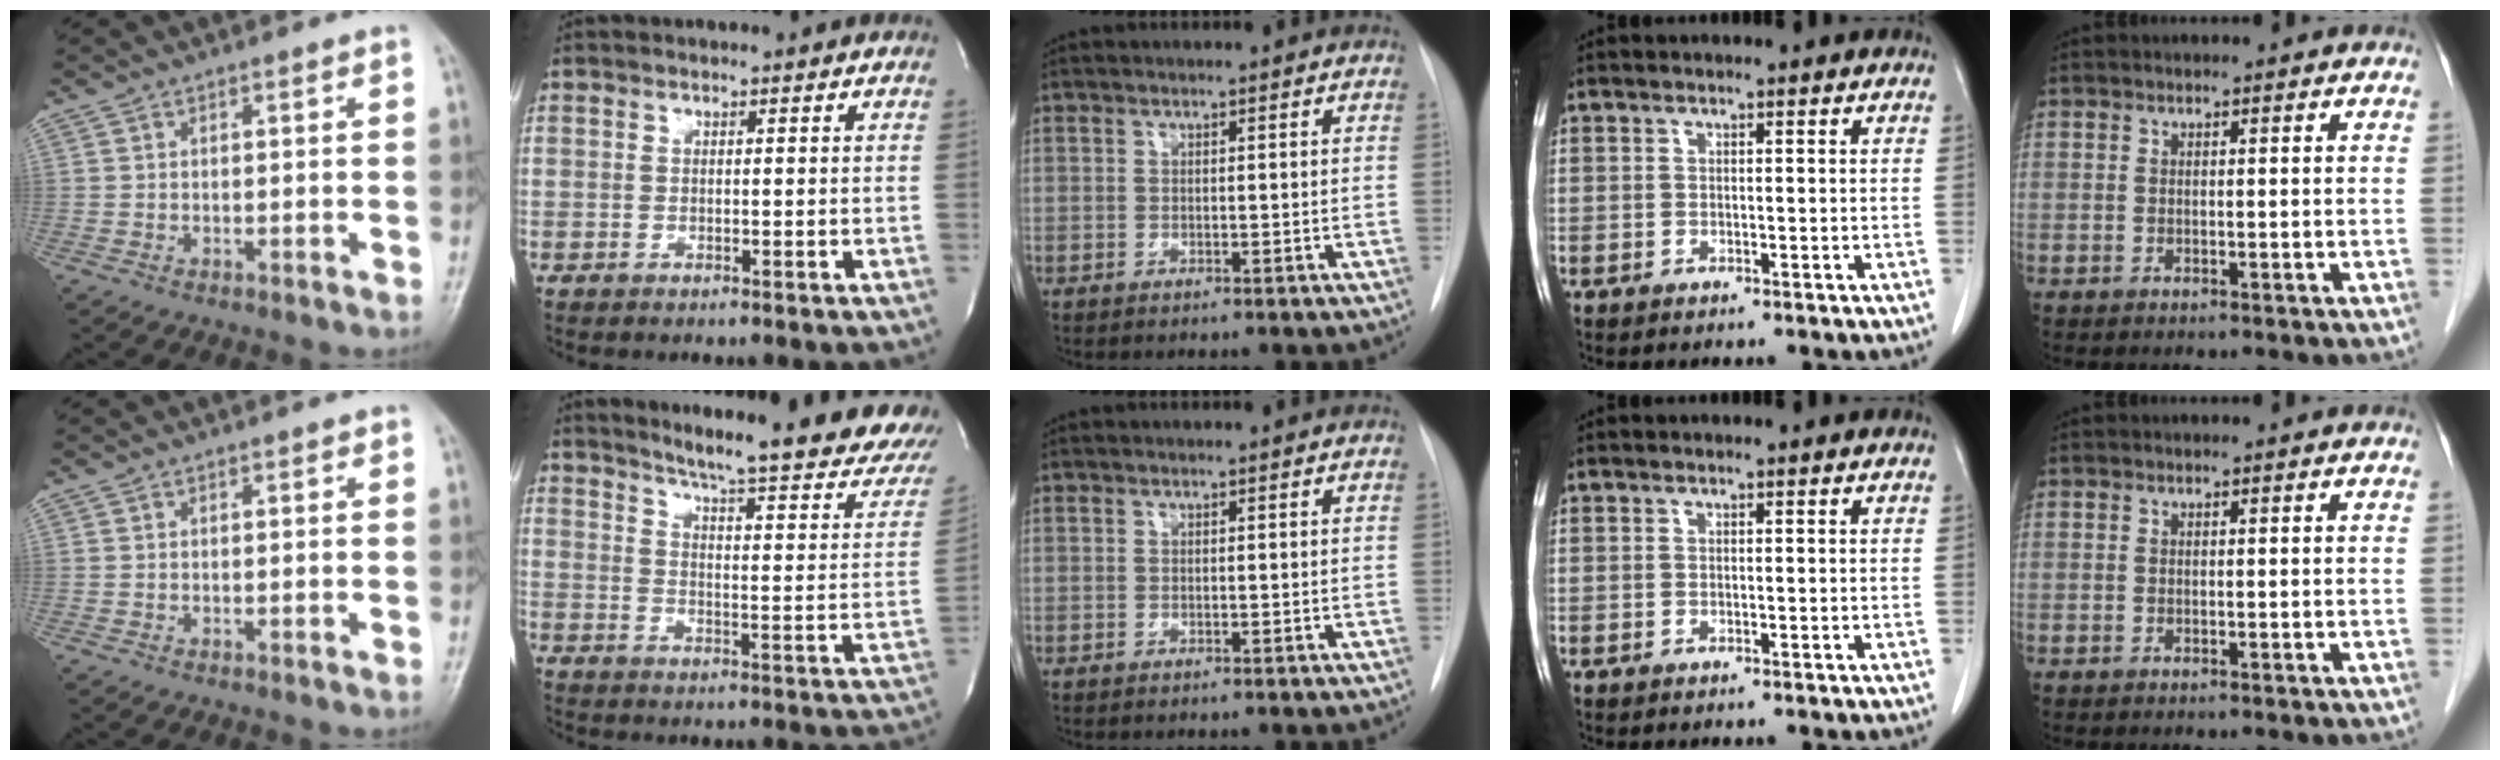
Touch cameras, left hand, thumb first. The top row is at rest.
{"thumb": {"total": 0.6, "force": [0.3, 0.3, 0.5], "torque": [-0.003, 0.001, 0.002]}, "index": {"total": 25.9, "force": [21.5, 3.2, 14.1], "torque": [-0.194, -0.075, 0.252]}}